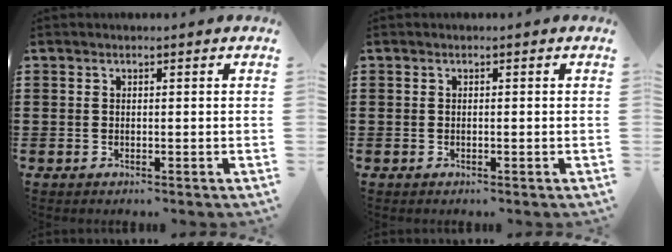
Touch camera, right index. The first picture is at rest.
{"total": 0.0}